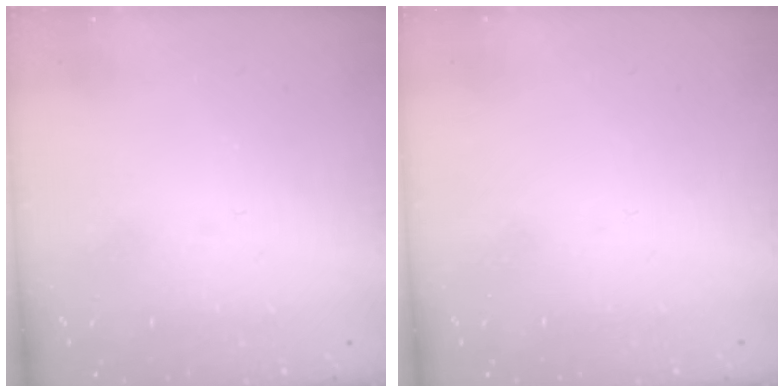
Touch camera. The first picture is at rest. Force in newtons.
{"total": 1.5, "press": 1.5, "slide": 0.1}